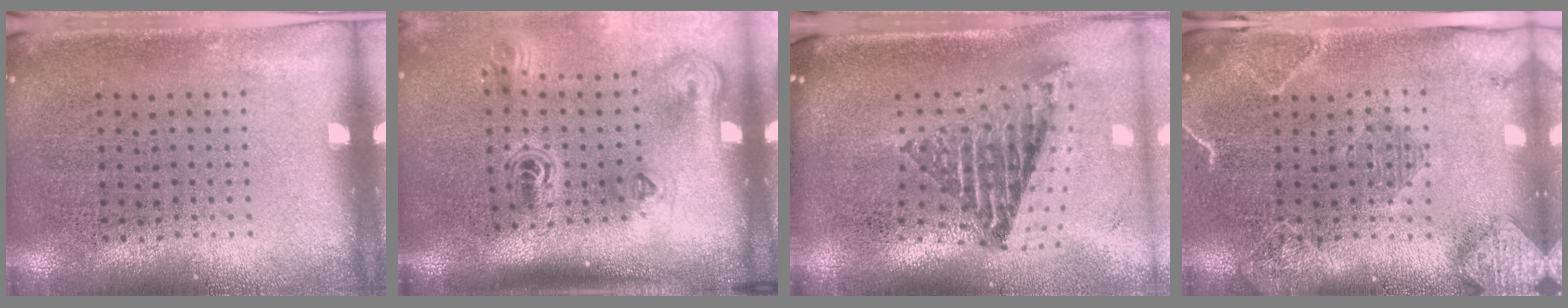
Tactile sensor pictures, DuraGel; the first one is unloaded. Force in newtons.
{"total": 2.3, "press": 1.5, "slide": 1.7}
{"total": 2.0, "press": 1.5, "slide": 1.4}
{"total": 2.2, "press": 2.1, "slide": 0.6}